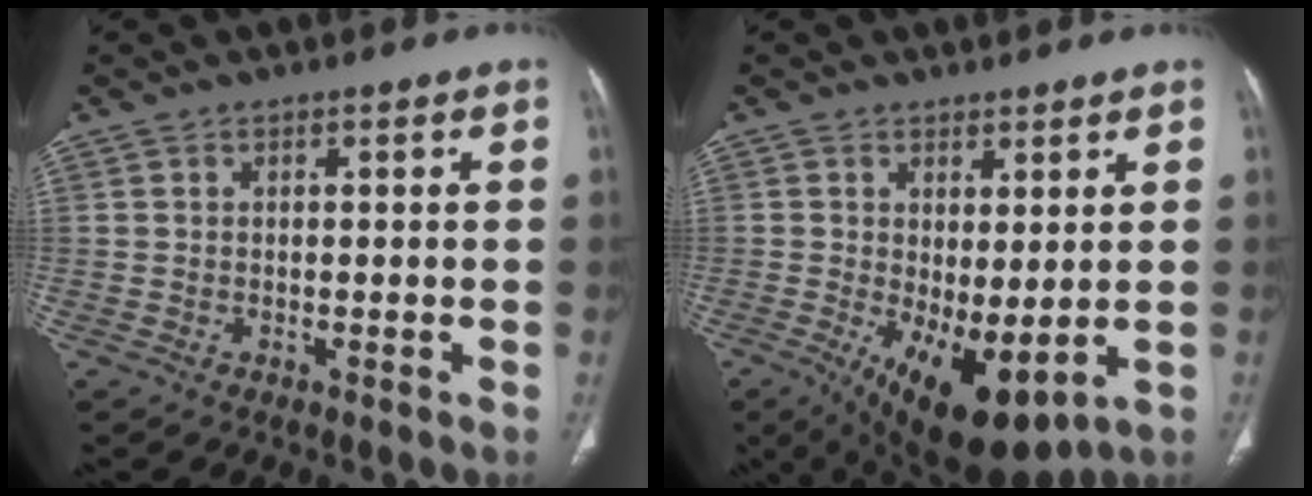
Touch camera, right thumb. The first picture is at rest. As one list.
[{"total": 11.4, "force": [-1.8, 4.8, 10.1], "torque": [-0.158, -0.021, -0.005]}]